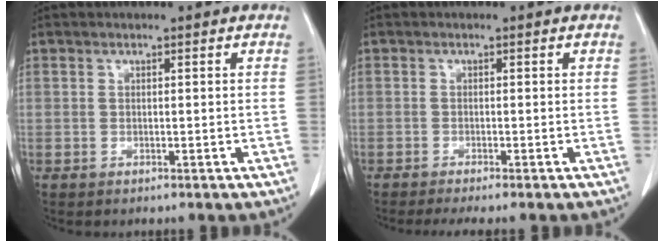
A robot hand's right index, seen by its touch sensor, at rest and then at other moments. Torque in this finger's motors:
{"motor_torque": [0.43, -0.40, 0.13, 0.05]}